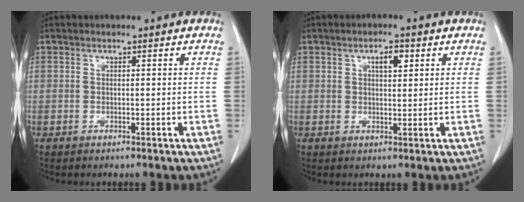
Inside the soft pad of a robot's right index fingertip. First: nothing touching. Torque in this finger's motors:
{"motor_torque": [0.21, 0.20, 0.05, 0.04]}